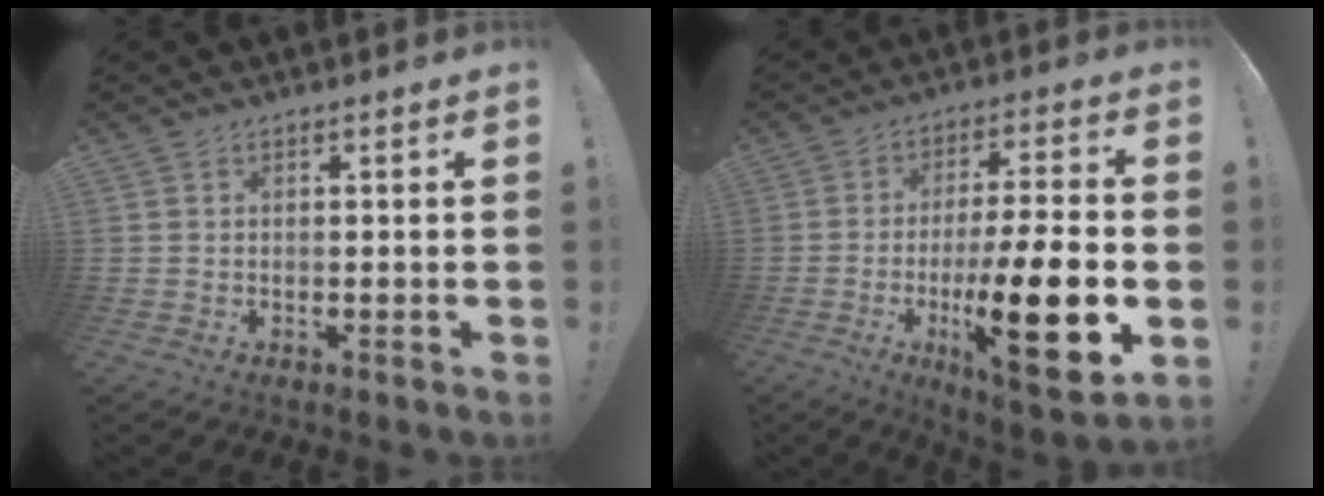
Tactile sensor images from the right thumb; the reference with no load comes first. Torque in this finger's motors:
{"motor_torque": [2.20, 2.81, 1.38, -1.40, 0.51]}